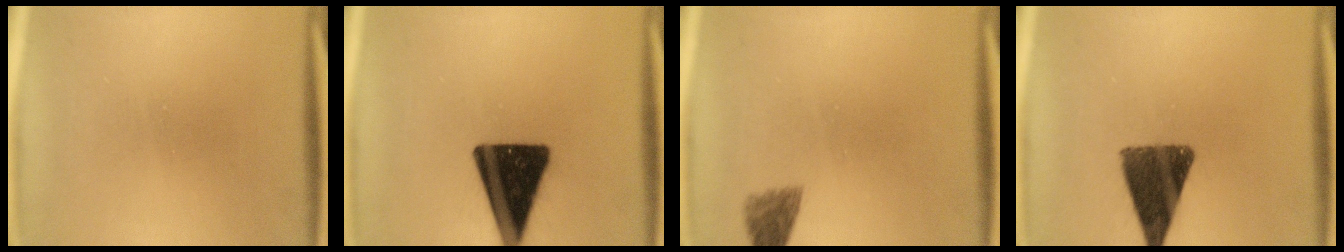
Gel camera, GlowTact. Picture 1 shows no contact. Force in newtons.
{"total": 16.9}
{"total": 2.0}
{"total": 11.5}